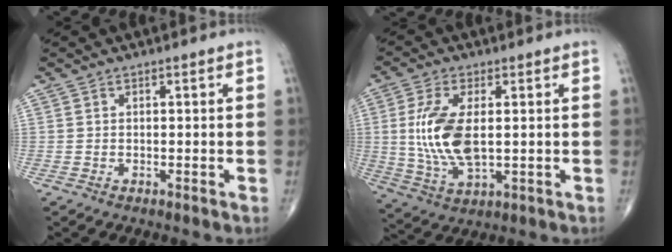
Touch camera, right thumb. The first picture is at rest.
{"total": 11.9, "force": [0.9, 5.4, 10.5], "torque": [-0.224, -0.012, 0.026]}